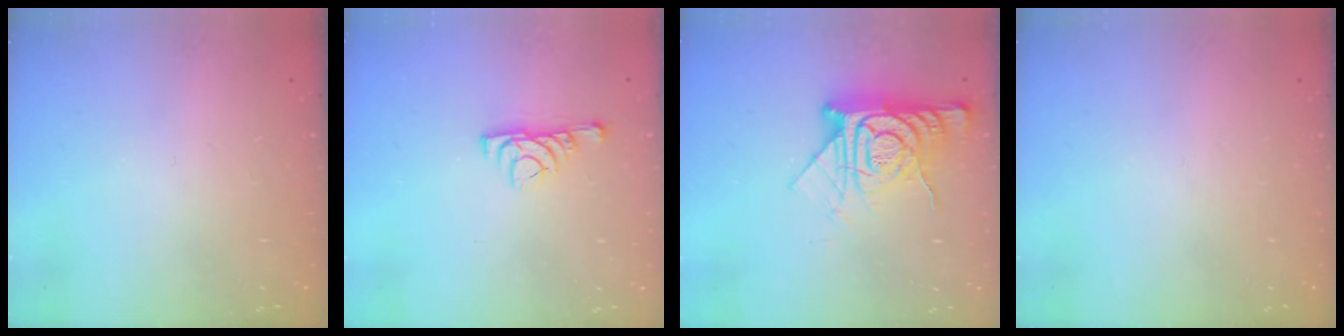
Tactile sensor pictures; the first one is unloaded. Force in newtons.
{"total": 5.0, "press": 4.9, "slide": 1.1}
{"total": 14.6, "press": 14.5, "slide": 1.4}
{"total": 0.0}